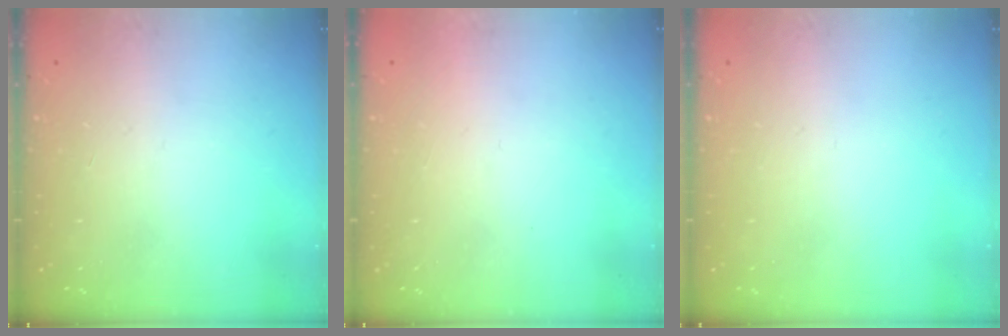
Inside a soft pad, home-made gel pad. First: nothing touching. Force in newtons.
{"total": 1.5, "press": 1.5, "slide": 0.1}
{"total": 0.0}